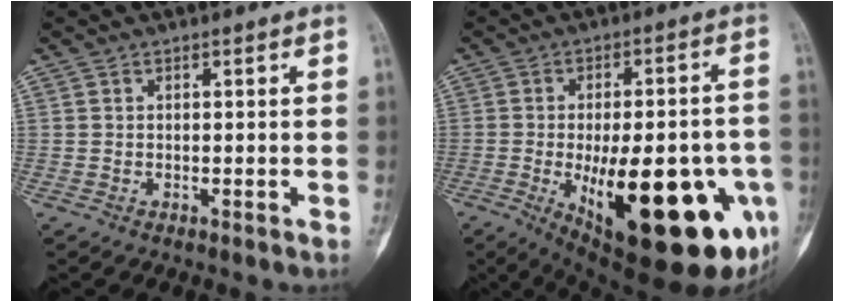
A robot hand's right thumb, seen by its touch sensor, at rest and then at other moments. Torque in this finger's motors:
{"motor_torque": [0.30, 2.33, 2.38, -0.39, 0.23]}